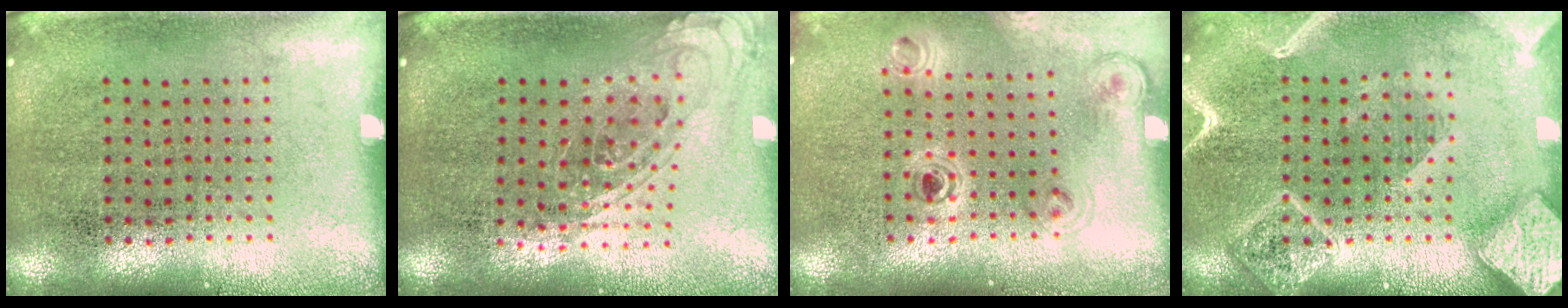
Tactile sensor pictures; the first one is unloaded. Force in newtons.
{"total": 0.8, "press": 0.7, "slide": 0.3}
{"total": 1.1, "press": 1.0, "slide": 0.3}
{"total": 2.8, "press": 2.8, "slide": 0.3}